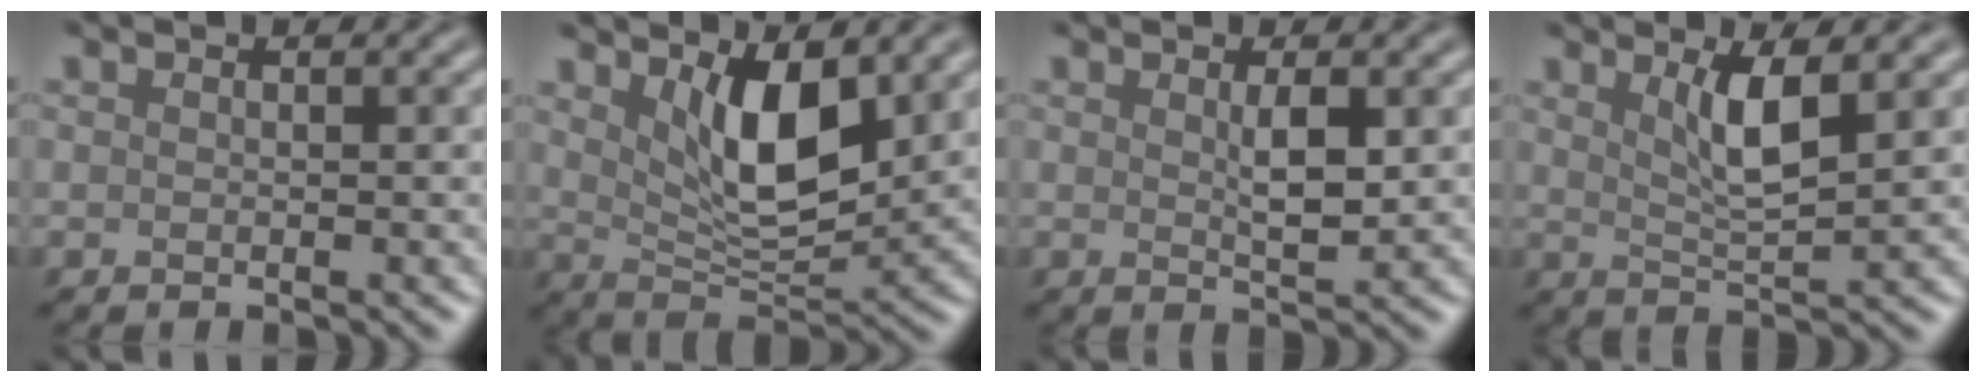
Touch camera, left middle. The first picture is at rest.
{"total": 6.3, "force": [2.5, 2.6, 5.2], "torque": [-0.096, -0.013, 0.049]}
{"total": 2.4, "force": [0.6, 0.6, 2.2], "torque": [-0.044, -0.003, 0.012]}
{"total": 3.6, "force": [1.5, 0.8, 3.1], "torque": [-0.058, -0.003, 0.030]}